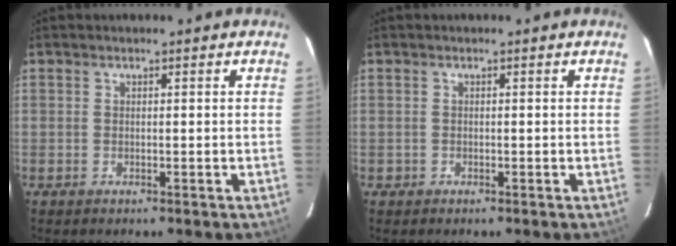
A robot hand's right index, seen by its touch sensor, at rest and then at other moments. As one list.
[{"total": 0.9, "force": [-0.4, 0.8, -0.1], "torque": [0.000, 0.004, -0.004]}]